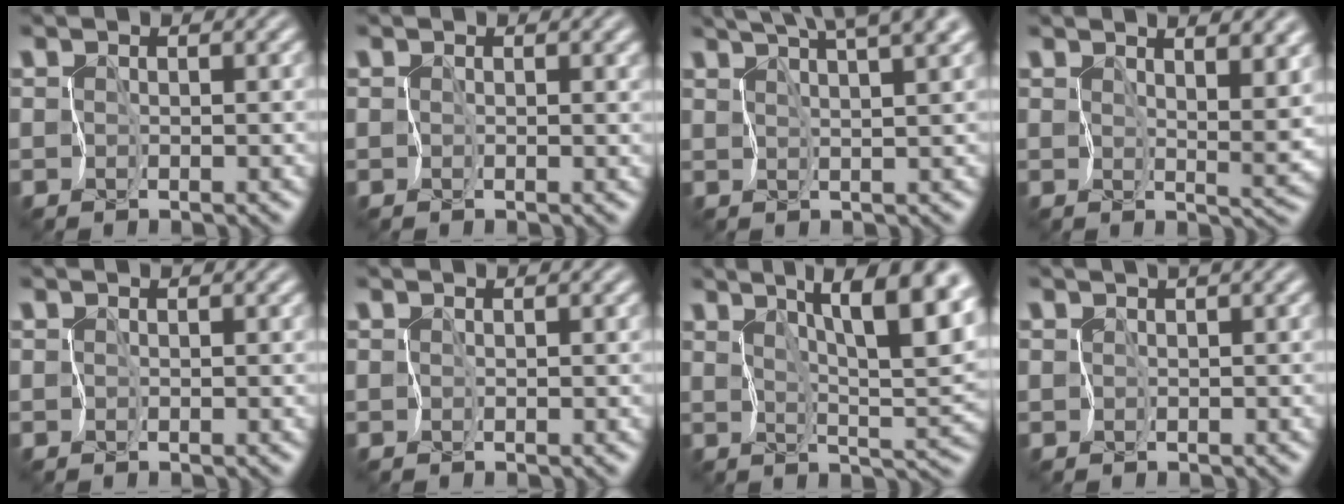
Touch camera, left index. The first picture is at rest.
{"total": 0.7, "force": [0.4, 0.3, 0.5], "torque": [-0.005, -0.002, 0.004]}
{"total": 9.2, "force": [6.5, 2.6, 6.0], "torque": [-0.092, 0.030, 0.081]}
{"total": 7.9, "force": [4.6, 3.0, 5.7], "torque": [-0.079, 0.008, 0.067]}
{"total": 0.0}
{"total": 0.0}
{"total": 10.5, "force": [5.2, 3.1, 8.5], "torque": [-0.115, 0.008, 0.071]}
{"total": 1.4, "force": [0.9, 0.3, 1.0], "torque": [-0.012, 0.006, 0.010]}